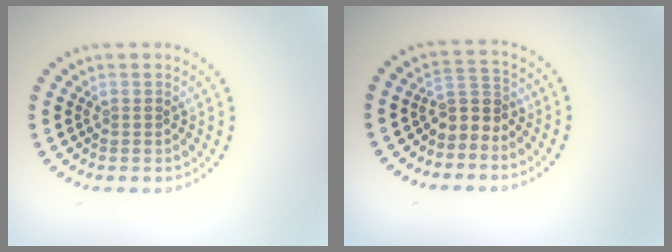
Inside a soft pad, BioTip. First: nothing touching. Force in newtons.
{"total": 2.4, "press": 1.7, "slide": 1.7}